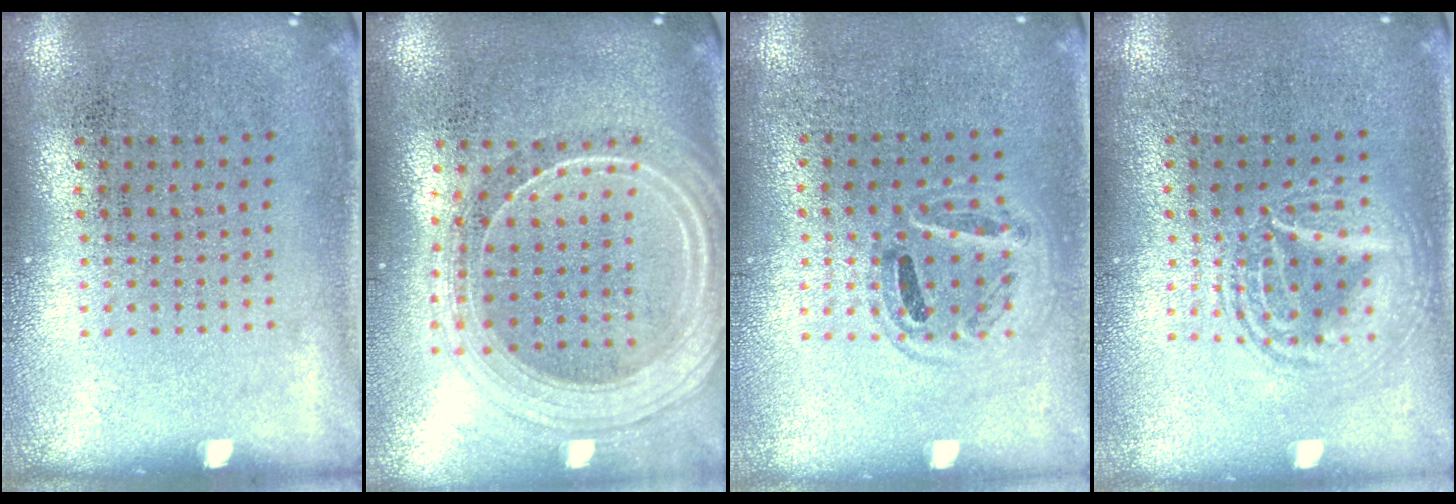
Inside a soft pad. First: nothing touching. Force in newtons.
{"total": 2.3, "press": 2.0, "slide": 1.2}
{"total": 0.9, "press": 0.8, "slide": 0.3}
{"total": 2.9, "press": 2.9, "slide": 0.4}